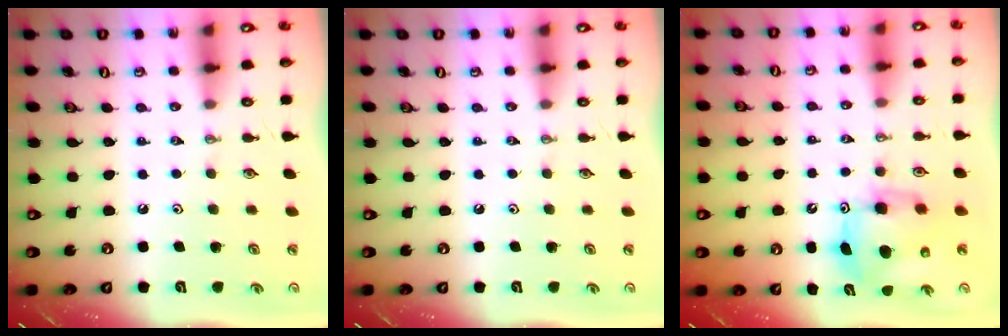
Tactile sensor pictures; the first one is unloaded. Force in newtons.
{"total": 0.0}
{"total": 8.8, "press": 8.8, "slide": 0.4}